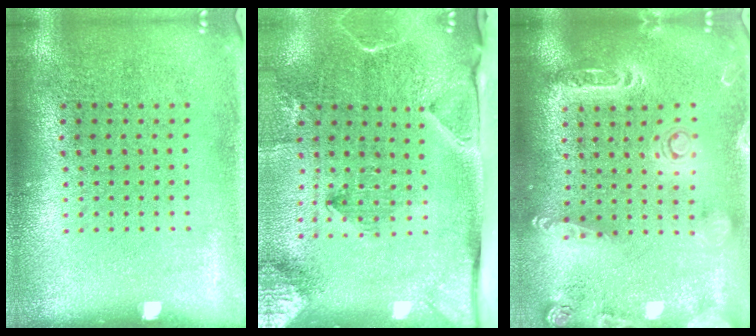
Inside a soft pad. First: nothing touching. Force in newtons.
{"total": 3.3, "press": 2.3, "slide": 2.3}
{"total": 2.1, "press": 1.9, "slide": 0.8}